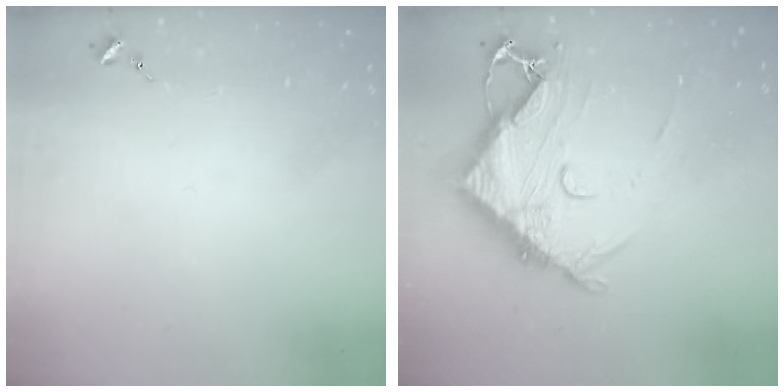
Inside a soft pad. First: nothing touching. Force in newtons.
{"total": 13.0, "press": 12.9, "slide": 1.5}